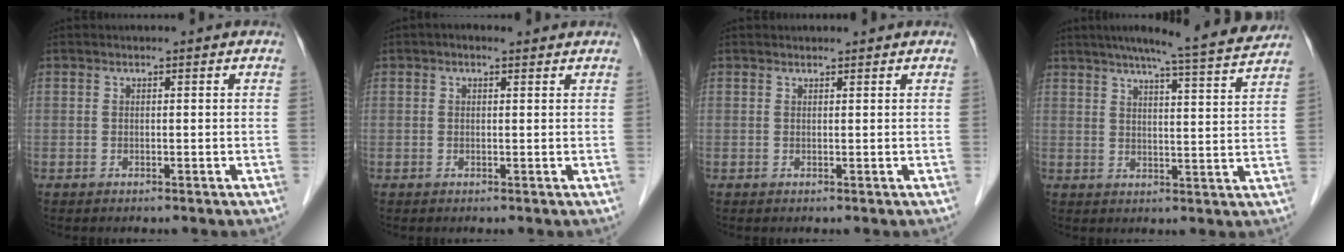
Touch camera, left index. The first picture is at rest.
{"total": 1.2, "force": [0.7, 0.6, 0.7], "torque": [-0.017, 0.010, 0.006]}
{"total": 0.9, "force": [0.8, 0.3, 0.1], "torque": [-0.008, 0.008, 0.014]}
{"total": 14.5, "force": [12.8, -0.2, 6.8], "torque": [-0.102, -0.007, 0.159]}